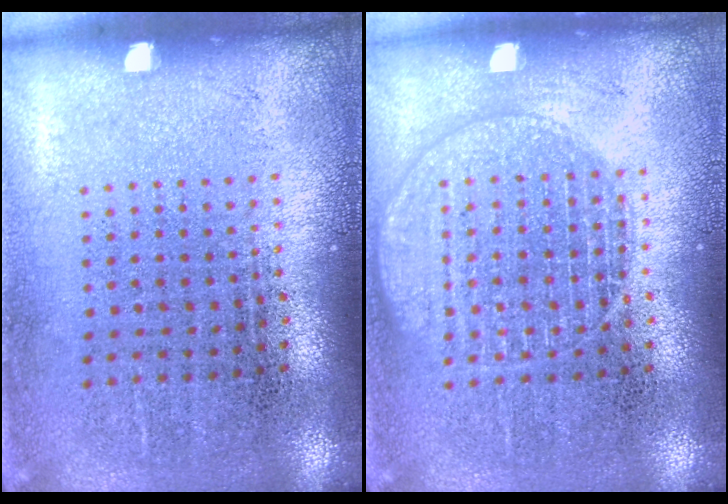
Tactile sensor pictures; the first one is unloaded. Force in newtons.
{"total": 2.6, "press": 2.6, "slide": 0.4}